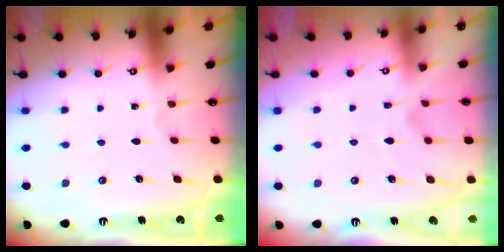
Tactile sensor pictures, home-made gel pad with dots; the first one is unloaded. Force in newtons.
{"total": 1.2, "press": 0.2, "slide": 1.2}